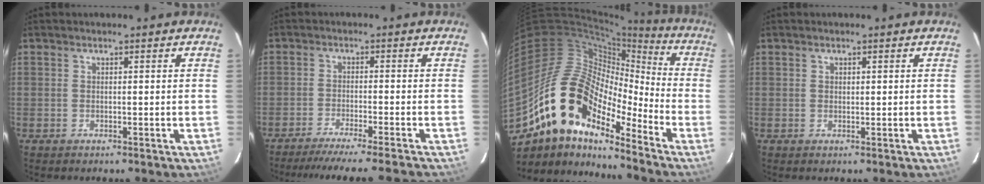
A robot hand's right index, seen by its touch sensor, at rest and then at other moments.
{"total": 10.9, "force": [-9.9, -1.0, 4.5], "torque": [-0.088, -0.020, -0.150]}
{"total": 18.9, "force": [-12.5, 8.7, 11.1], "torque": [-0.195, -0.005, -0.244]}
{"total": 0.6, "force": [0.3, 0.5, 0.2], "torque": [-0.003, 0.003, 0.006]}